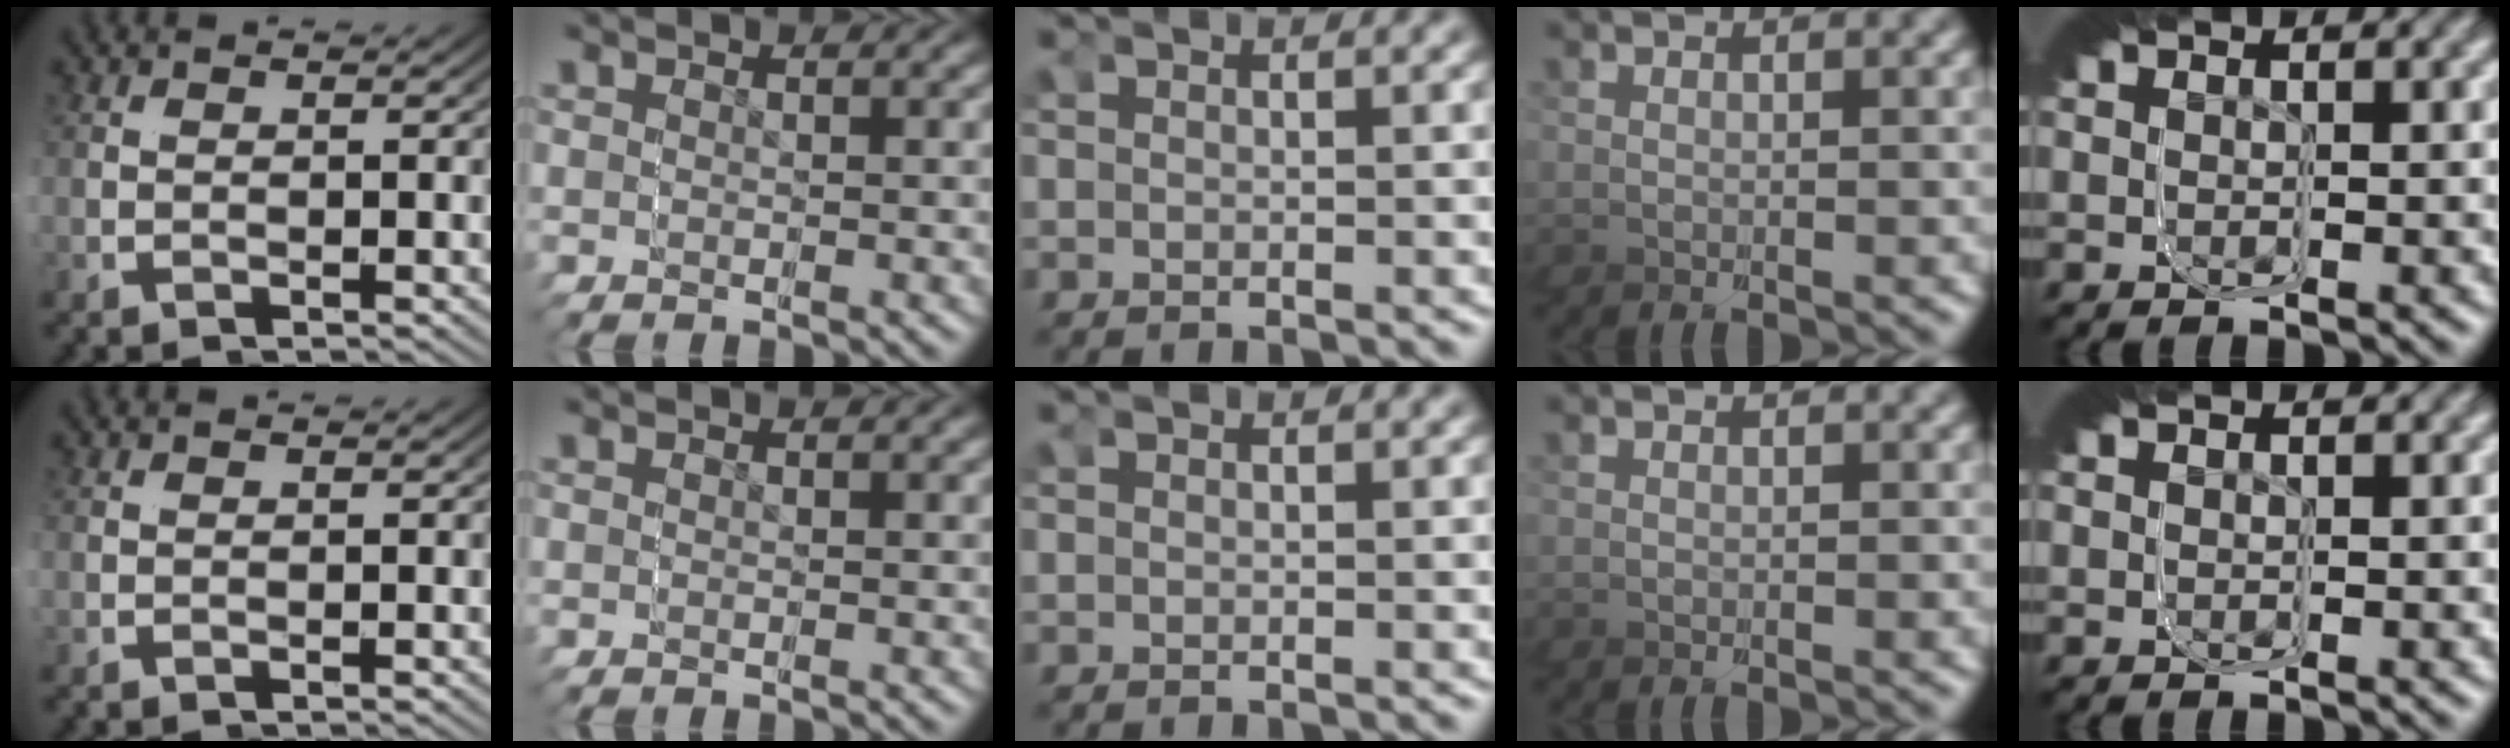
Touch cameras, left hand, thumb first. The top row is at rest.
{}